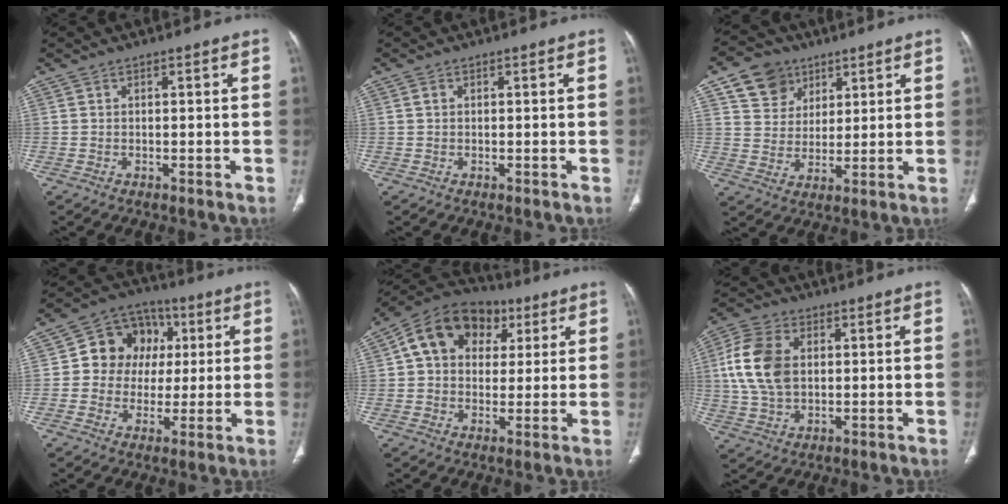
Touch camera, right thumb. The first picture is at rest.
{"total": 0.7, "force": [0.2, 0.4, 0.5], "torque": [-0.008, 0.003, 0.004]}
{"total": 9.7, "force": [5.2, 7.6, 2.9], "torque": [-0.025, -0.019, 0.099]}
{"total": 12.4, "force": [1.7, 10.9, 5.6], "torque": [-0.042, 0.016, 0.022]}
{"total": 15.5, "force": [5.0, 11.7, 8.9], "torque": [-0.119, 0.018, 0.072]}
{"total": 12.4, "force": [1.9, 8.3, 9.0], "torque": [-0.176, 0.005, 0.035]}